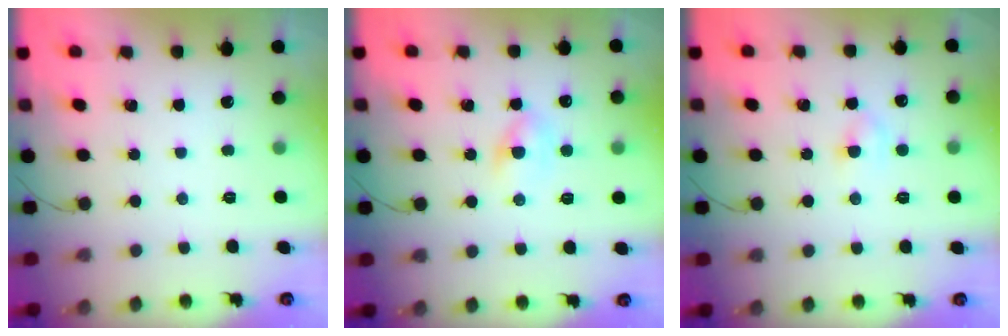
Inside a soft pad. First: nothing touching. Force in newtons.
{"total": 2.9, "press": 2.8, "slide": 0.8}
{"total": 2.8, "press": 2.6, "slide": 1.0}